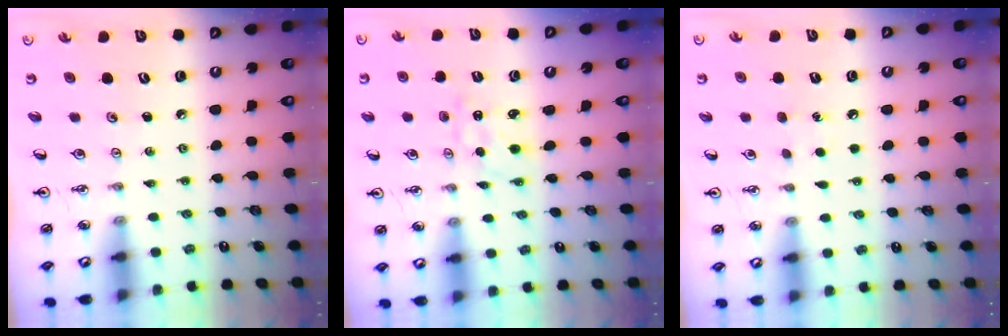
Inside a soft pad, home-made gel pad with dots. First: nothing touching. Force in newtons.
{"total": 0.6, "press": 0.6, "slide": 0.1}
{"total": 4.7, "press": 4.6, "slide": 0.5}